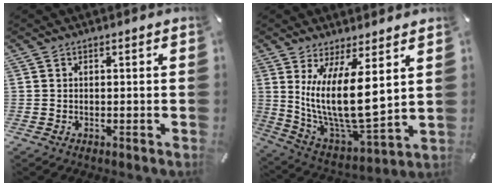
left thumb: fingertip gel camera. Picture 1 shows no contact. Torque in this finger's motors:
{"motor_torque": [1.30, 2.77, 1.52, -1.25, 0.35]}